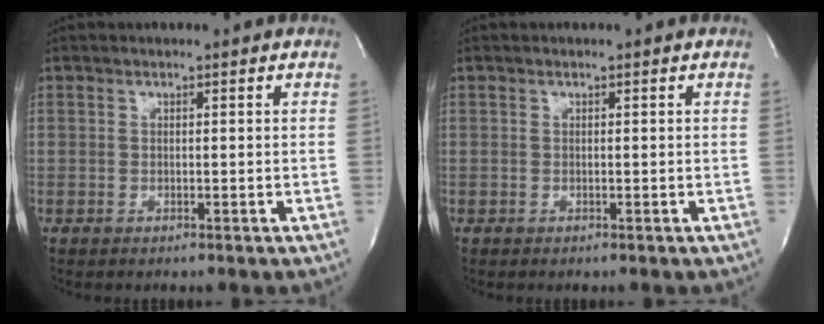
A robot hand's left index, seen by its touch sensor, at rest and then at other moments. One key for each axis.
{"total": 0.0}